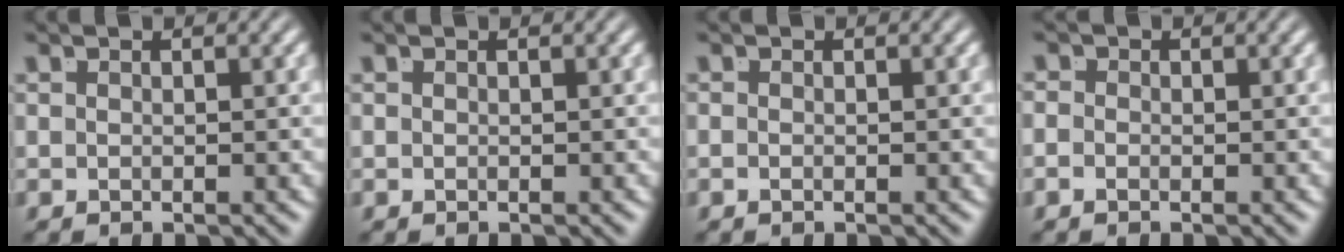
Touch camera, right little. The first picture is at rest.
{"total": 0.0}
{"total": 0.5, "force": [-0.4, -0.2, 0.3], "torque": [-0.001, -0.001, -0.008]}
{"total": 0.8, "force": [-0.6, 0.4, 0.3], "torque": [-0.009, -0.006, -0.012]}